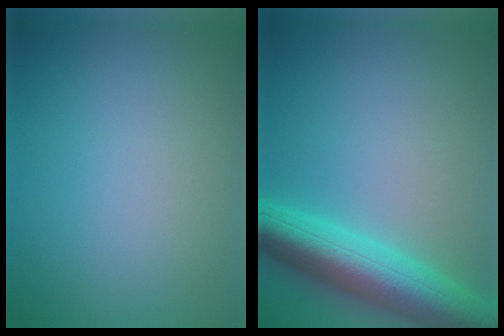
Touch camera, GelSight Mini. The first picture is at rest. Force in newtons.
{"total": 8.6, "press": 8.6, "slide": 0.4}